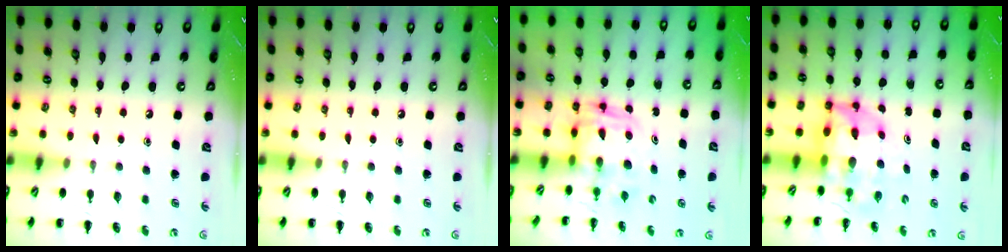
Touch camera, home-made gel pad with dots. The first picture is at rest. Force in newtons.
{"total": 0.0}
{"total": 2.7, "press": 2.7, "slide": 0.2}
{"total": 6.3, "press": 6.0, "slide": 1.8}